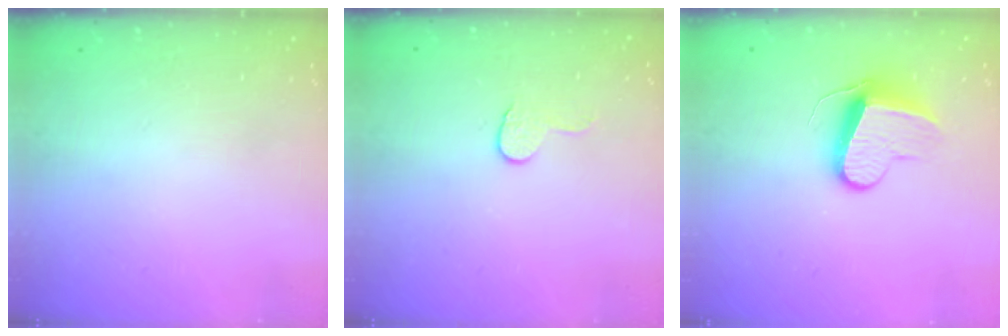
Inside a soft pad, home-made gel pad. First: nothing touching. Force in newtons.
{"total": 4.6, "press": 4.6, "slide": 0.4}
{"total": 10.7, "press": 10.7, "slide": 0.7}